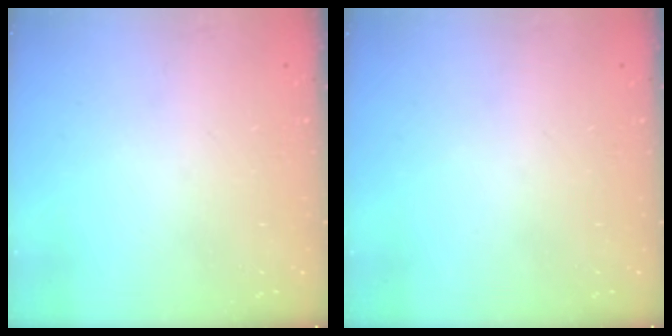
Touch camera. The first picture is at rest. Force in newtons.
{"total": 0.0}